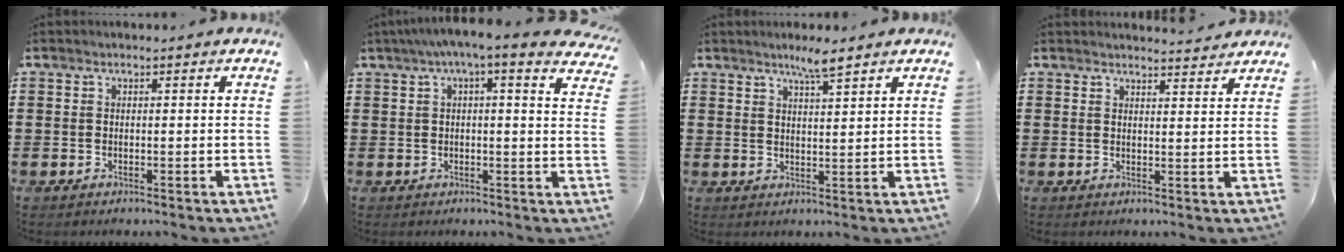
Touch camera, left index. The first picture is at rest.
{"total": 4.2, "force": [2.8, 0.0, 3.1], "torque": [-0.069, -0.006, 0.046]}
{"total": 3.9, "force": [3.1, 0.1, 2.3], "torque": [-0.043, -0.003, 0.052]}
{"total": 2.8, "force": [2.8, 0.0, 0.2], "torque": [-0.003, -0.012, 0.051]}